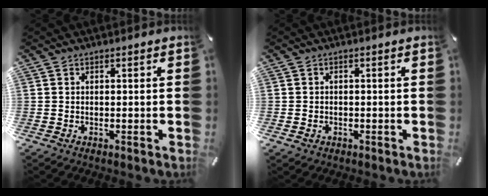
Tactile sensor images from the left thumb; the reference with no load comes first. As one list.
[{"total": 1.4, "force": [-0.4, 1.2, 0.6], "torque": [-0.011, 0.004, -0.011]}]